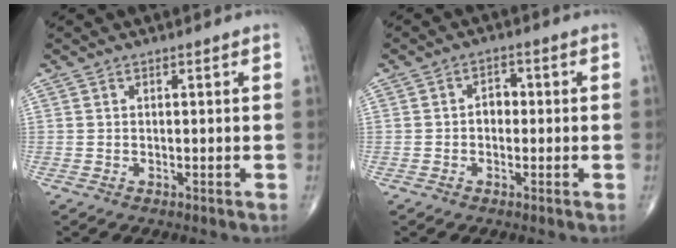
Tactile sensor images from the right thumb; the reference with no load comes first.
{"total": 2.7, "force": [-0.3, 2.0, 1.8], "torque": [-0.014, 0.013, -0.013]}